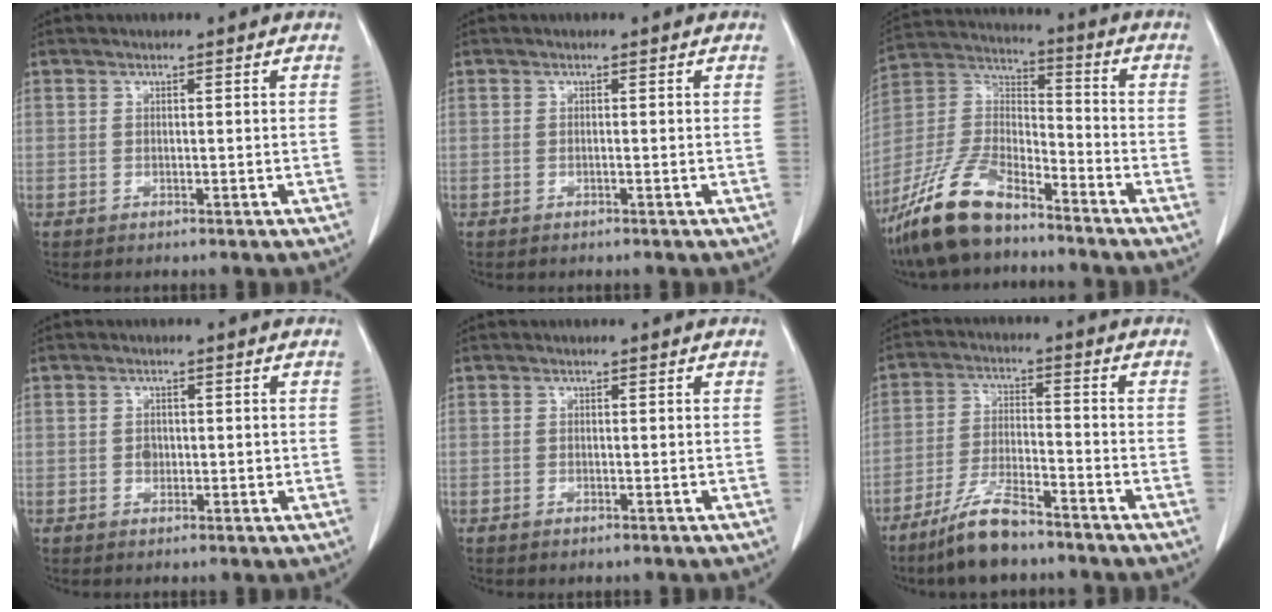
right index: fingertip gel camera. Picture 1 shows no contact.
{"total": 0.0}
{"total": 14.4, "force": [-11.0, 4.4, 8.1], "torque": [-0.176, 0.003, -0.213]}
{"total": 1.8, "force": [-0.1, 1.4, 1.1], "torque": [-0.018, 0.002, 0.000]}
{"total": 0.6, "force": [-0.4, 0.2, 0.3], "torque": [-0.010, -0.001, -0.004]}
{"total": 8.8, "force": [-6.9, 1.6, 5.2], "torque": [-0.107, -0.018, -0.132]}